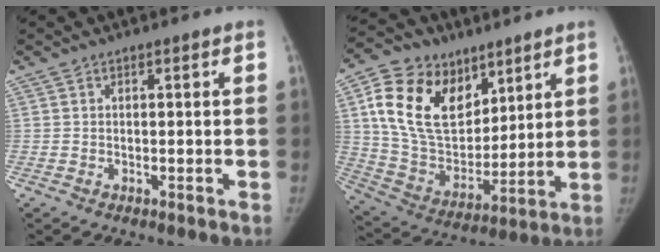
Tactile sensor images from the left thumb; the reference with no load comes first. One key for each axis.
{"total": 21.0, "fx": 9.9, "fy": 13.9, "fz": 12.3, "tx": -0.199, "ty": -0.032, "tz": 0.188}